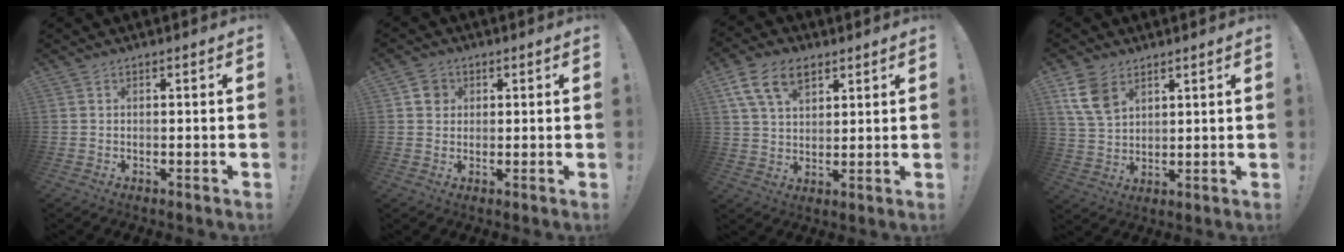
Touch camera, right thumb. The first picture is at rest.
{"total": 4.2, "force": [1.2, 3.8, 1.2], "torque": [-0.010, 0.004, 0.021]}
{"total": 12.1, "force": [6.4, 7.5, 7.0], "torque": [-0.115, -0.012, 0.122]}
{"total": 9.8, "force": [5.5, 6.3, 5.2], "torque": [-0.098, -0.019, 0.109]}